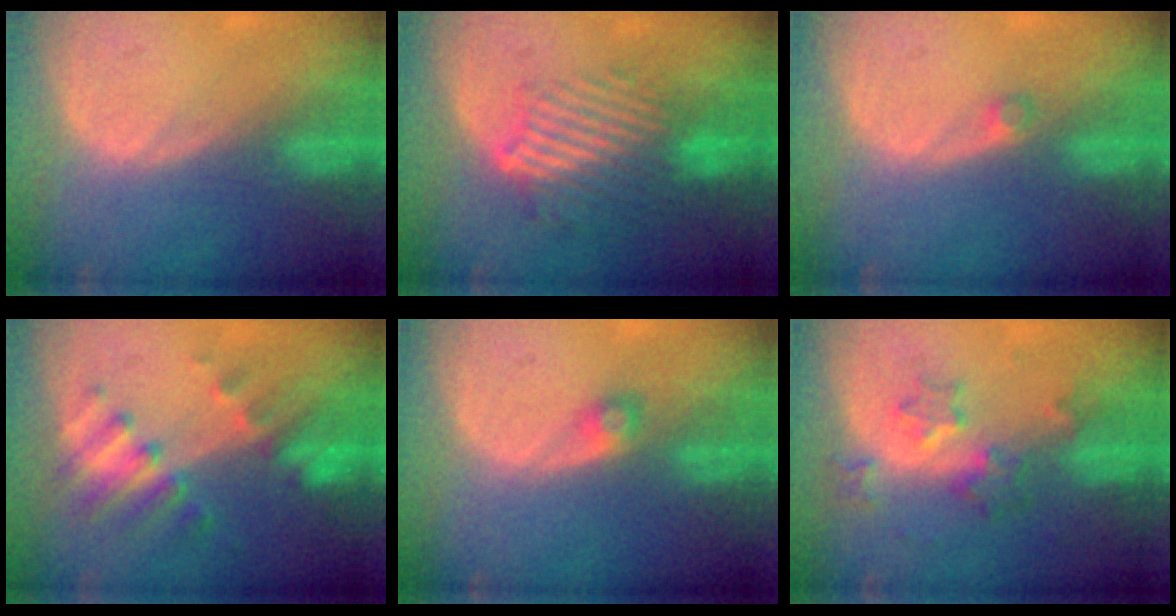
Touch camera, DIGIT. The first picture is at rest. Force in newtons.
{"total": 9.7, "press": 8.1, "slide": 5.3}
{"total": 1.3, "press": 1.1, "slide": 0.6}
{"total": 7.9, "press": 7.0, "slide": 3.7}
{"total": 1.8, "press": 1.7, "slide": 0.3}
{"total": 6.1, "press": 5.4, "slide": 2.8}